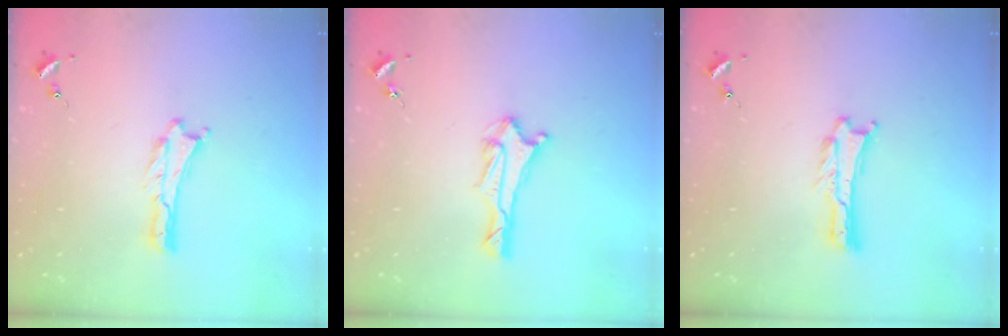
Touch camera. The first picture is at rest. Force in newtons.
{"total": 2.9, "press": 2.8, "slide": 0.7}
{"total": 0.0}